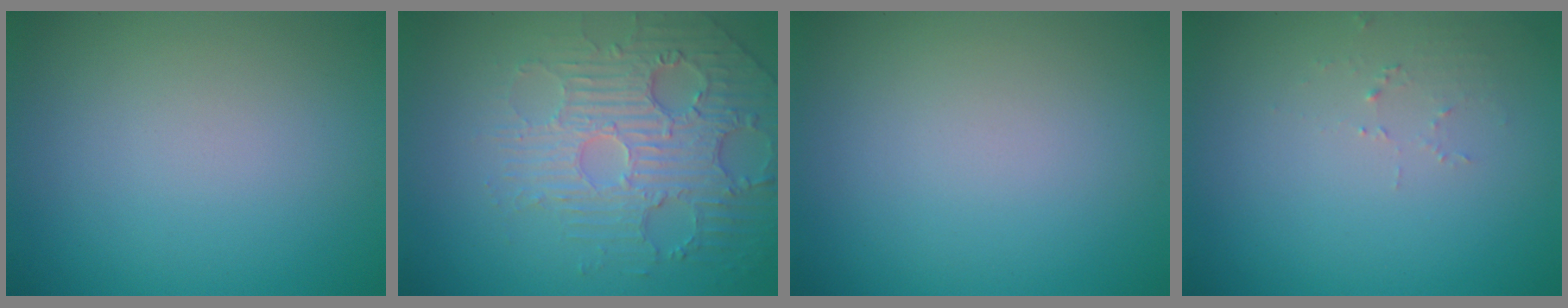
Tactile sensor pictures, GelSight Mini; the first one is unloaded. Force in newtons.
{"total": 4.7, "press": 4.2, "slide": 2.1}
{"total": 0.0}
{"total": 1.1, "press": 1.1, "slide": 0.1}